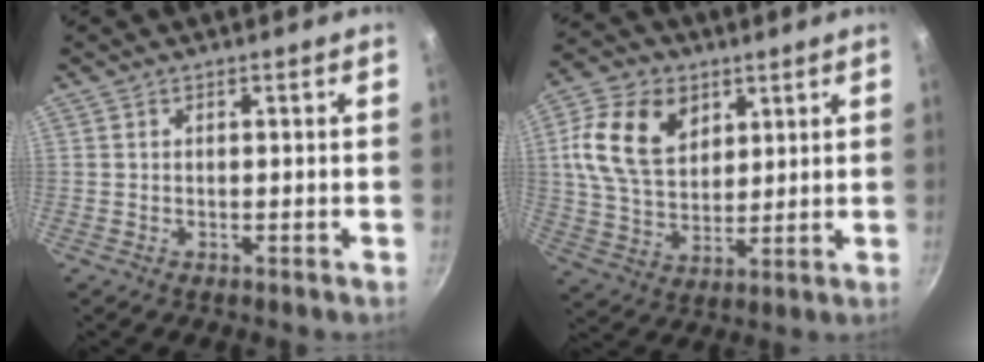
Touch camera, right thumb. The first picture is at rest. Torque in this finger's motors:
{"motor_torque": [-0.84, 1.16, 0.27, -0.07, 0.10]}